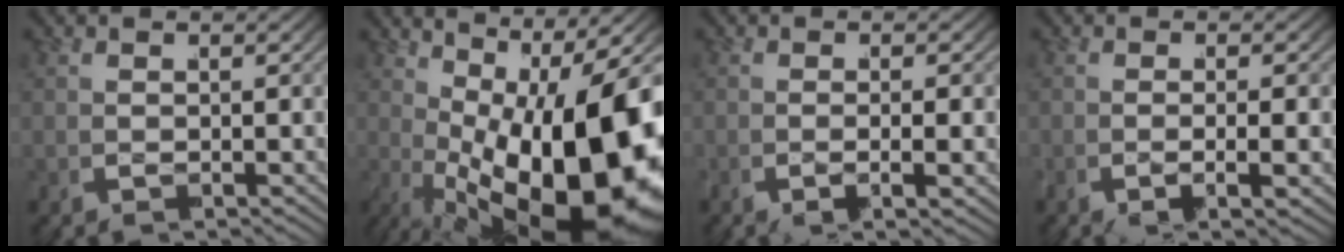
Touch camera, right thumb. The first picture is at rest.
{"total": 20.3, "force": [-2.6, 11.6, 16.4], "torque": [-0.283, -0.062, -0.002]}
{"total": 2.7, "force": [-0.8, 0.8, 2.4], "torque": [-0.049, -0.005, -0.018]}
{"total": 3.3, "force": [-1.0, 1.0, 3.0], "torque": [-0.058, -0.004, -0.020]}